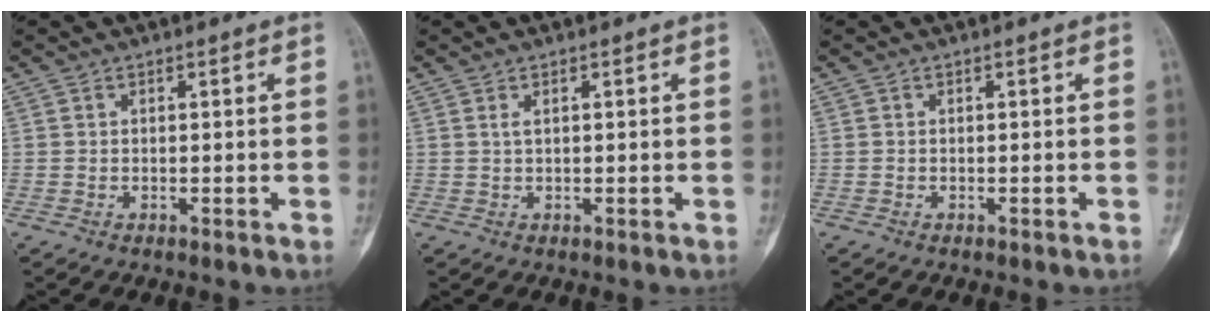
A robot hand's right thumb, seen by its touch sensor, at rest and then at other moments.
{"total": 0.9, "force": [0.4, 0.1, 0.8], "torque": [-0.023, 0.003, 0.010]}
{"total": 0.0}